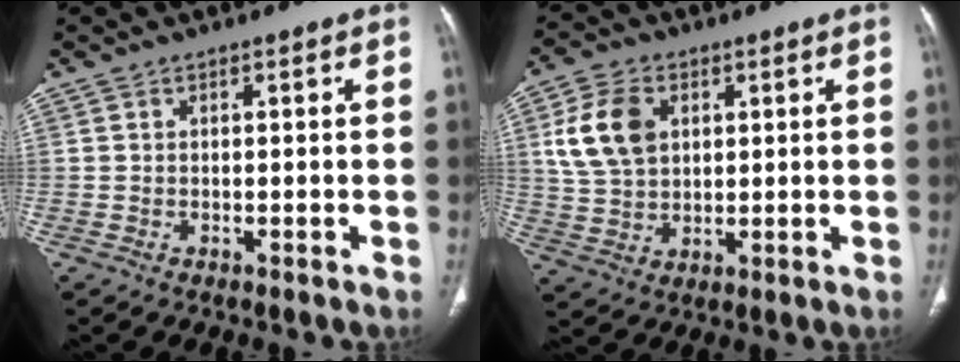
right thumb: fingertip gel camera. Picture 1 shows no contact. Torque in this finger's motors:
{"motor_torque": [-0.34, 0.46, 0.35, -0.01, 0.12]}